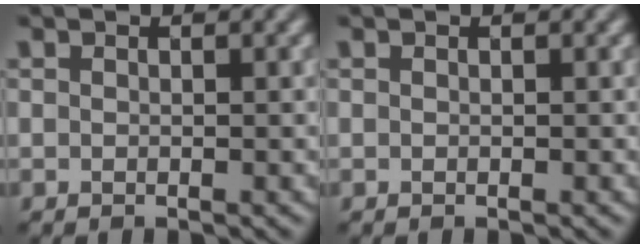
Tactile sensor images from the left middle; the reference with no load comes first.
{"total": 0.0}